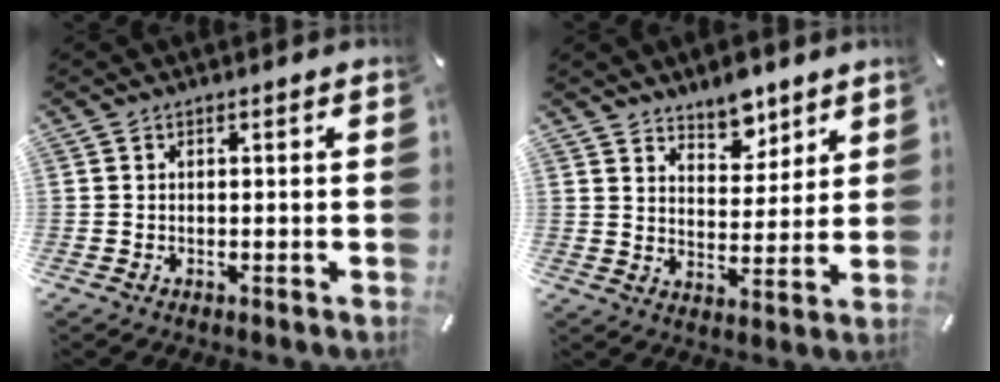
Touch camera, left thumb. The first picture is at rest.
{"total": 7.6, "force": [6.4, 3.9, 0.5], "torque": [0.009, -0.054, 0.115]}